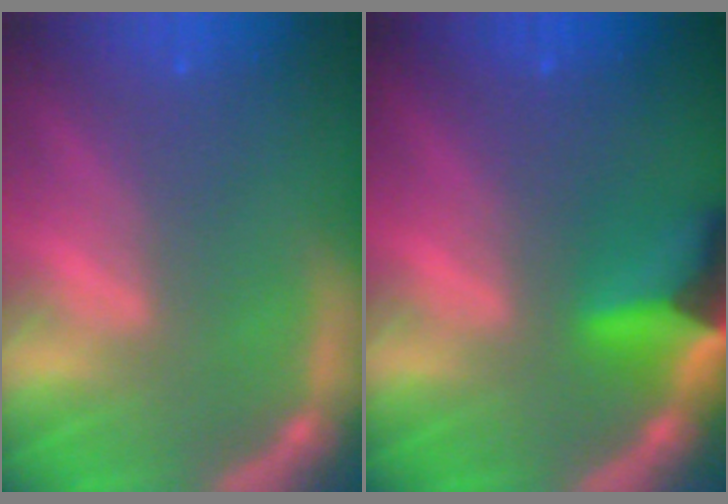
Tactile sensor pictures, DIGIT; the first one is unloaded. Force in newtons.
{"total": 5.9}